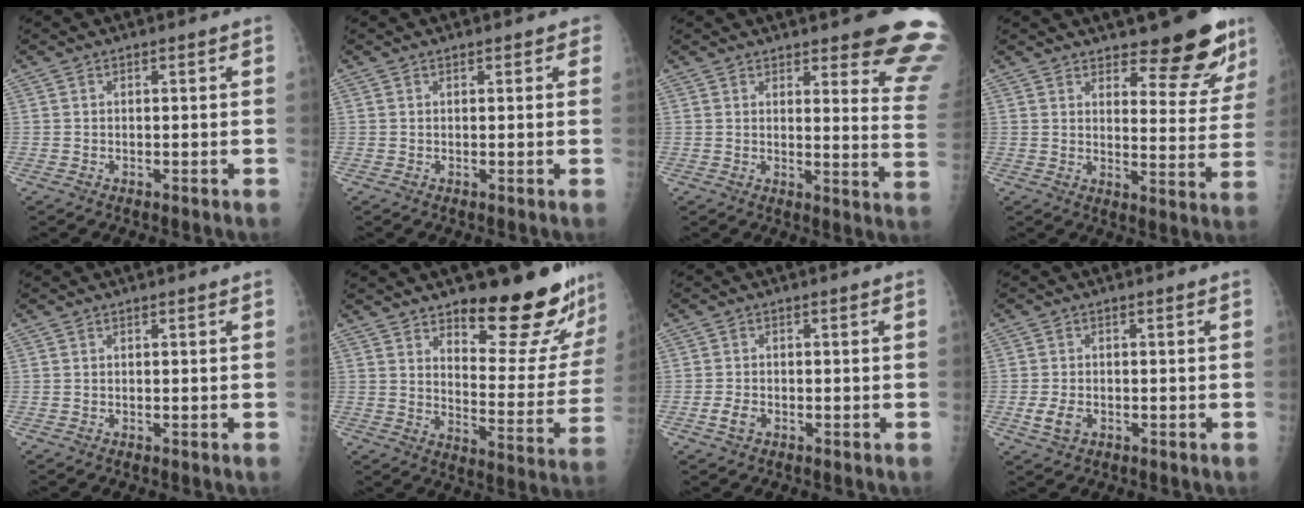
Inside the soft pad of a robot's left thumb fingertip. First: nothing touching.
{"total": 1.5, "force": [1.1, 0.7, 0.7], "torque": [0.003, -0.001, 0.009]}
{"total": 15.1, "force": [12.0, 3.0, 8.6], "torque": [-0.067, -0.094, 0.122]}
{"total": 12.7, "force": [9.8, 4.2, 7.1], "torque": [-0.047, -0.079, 0.127]}
{"total": 0.0}
{"total": 20.2, "force": [15.6, 6.0, 11.3], "torque": [-0.108, -0.123, 0.212]}
{"total": 2.3, "force": [-1.0, 1.5, 1.5], "torque": [-0.031, 0.003, -0.017]}
{"total": 3.3, "force": [-1.0, 2.2, 2.3], "torque": [-0.047, -0.001, -0.015]}